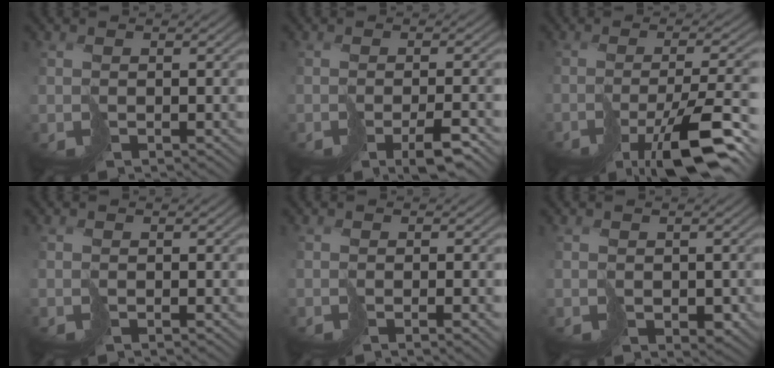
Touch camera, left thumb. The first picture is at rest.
{"total": 4.4, "force": [-2.4, 0.8, 3.6], "torque": [-0.048, 0.000, -0.040]}
{"total": 11.9, "force": [-6.8, 2.9, 9.4], "torque": [-0.150, -0.011, -0.115]}
{"total": 0.0}
{"total": 2.5, "force": [-0.7, 0.5, 2.4], "torque": [-0.036, -0.003, -0.012]}
{"total": 2.0, "force": [-0.4, 1.6, 1.2], "torque": [-0.018, -0.011, -0.002]}